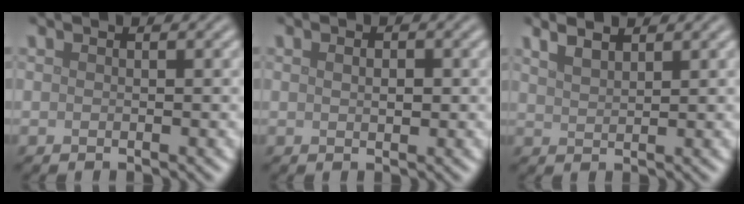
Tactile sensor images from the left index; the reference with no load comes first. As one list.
[{"total": 1.3, "force": [0.3, 0.7, 1.0], "torque": [-0.014, -0.002, 0.008]}, {"total": 2.6, "force": [2.0, 0.8, 1.3], "torque": [-0.013, 0.010, 0.027]}]